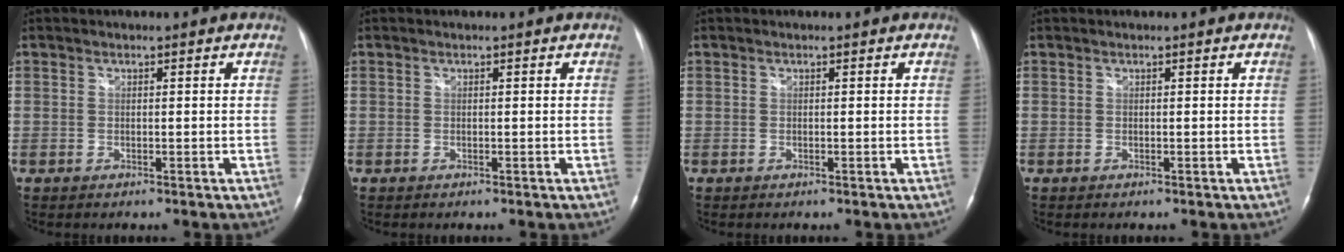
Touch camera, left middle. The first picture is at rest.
{"total": 0.0}
{"total": 0.0}
{"total": 0.0}